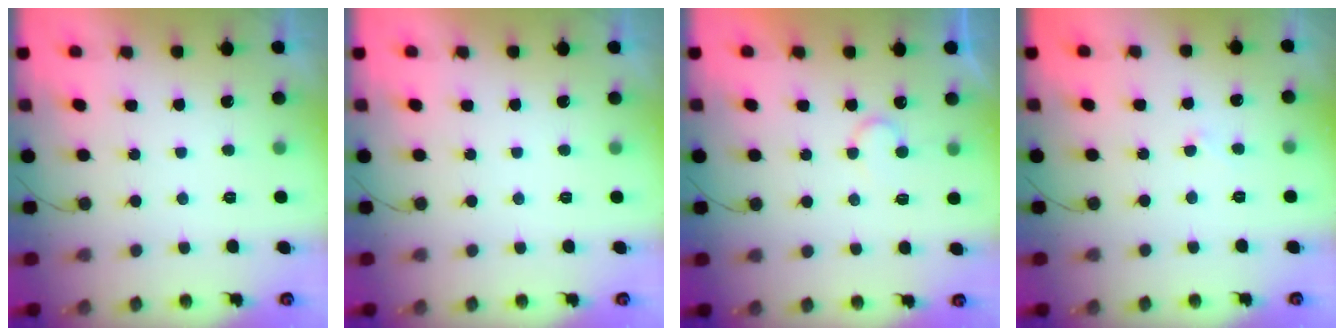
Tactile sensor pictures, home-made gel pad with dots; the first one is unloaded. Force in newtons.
{"total": 0.0}
{"total": 5.4, "press": 5.4, "slide": 0.3}
{"total": 2.9, "press": 2.9, "slide": 0.3}